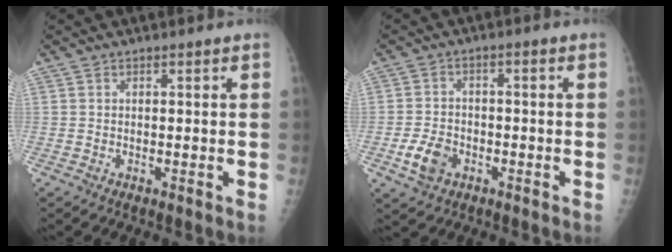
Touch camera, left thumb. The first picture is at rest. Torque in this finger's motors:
{"motor_torque": [0.73, 0.67, 0.09, -0.03, 0.00]}